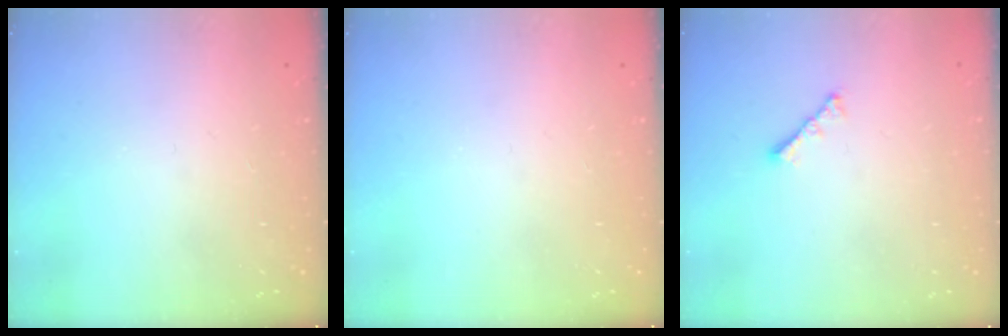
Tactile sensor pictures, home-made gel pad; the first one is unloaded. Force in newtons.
{"total": 0.0}
{"total": 2.4, "press": 2.3, "slide": 0.6}